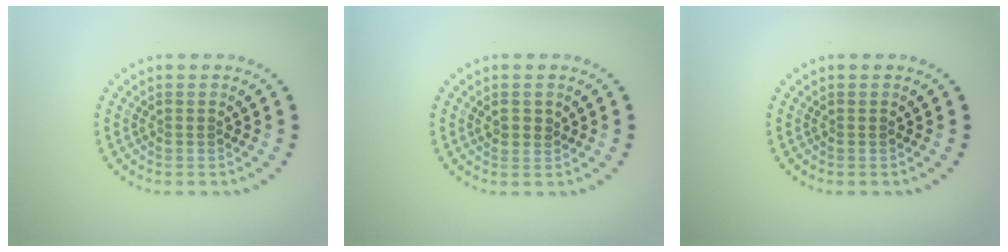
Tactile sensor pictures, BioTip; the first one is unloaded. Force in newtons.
{"total": 0.9, "press": 0.8, "slide": 0.3}
{"total": 0.0}